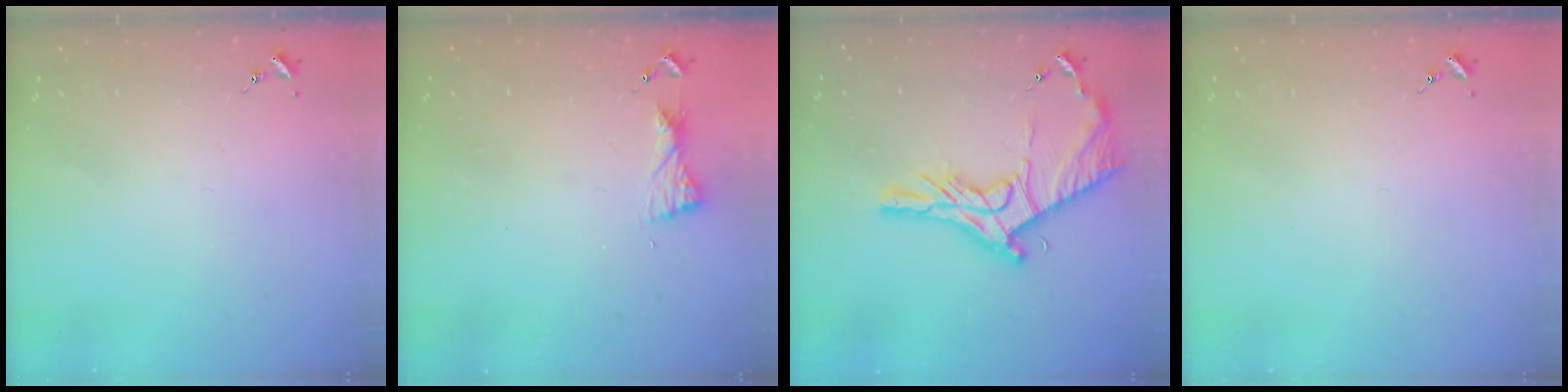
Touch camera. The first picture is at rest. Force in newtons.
{"total": 6.0, "press": 5.9, "slide": 0.8}
{"total": 19.9, "press": 19.8, "slide": 1.4}
{"total": 0.0}